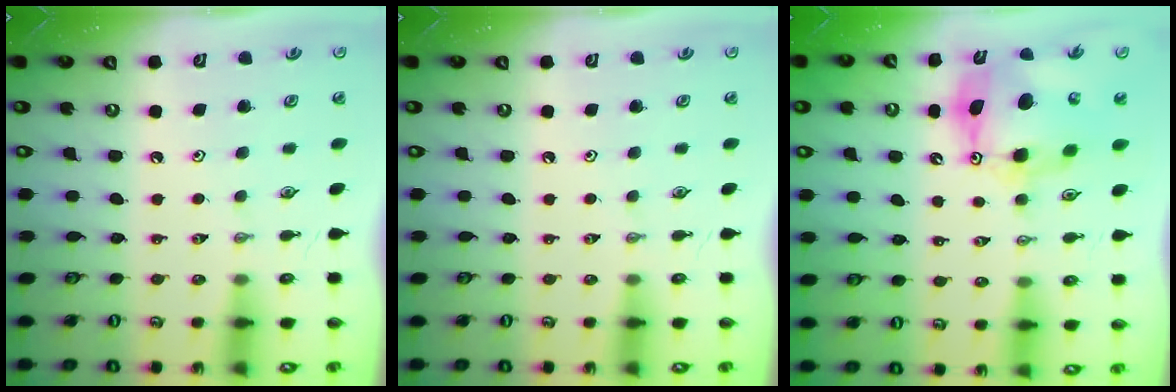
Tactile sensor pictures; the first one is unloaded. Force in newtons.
{"total": 0.0}
{"total": 12.4, "press": 12.3, "slide": 1.3}